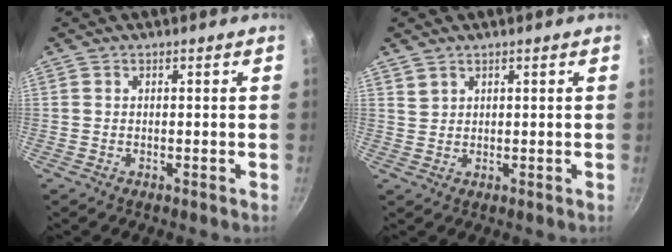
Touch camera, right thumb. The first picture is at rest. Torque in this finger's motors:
{"motor_torque": [-0.71, 0.70, 0.43, 0.09, 0.00]}